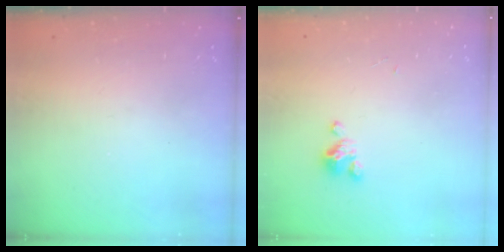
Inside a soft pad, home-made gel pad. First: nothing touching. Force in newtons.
{"total": 2.3, "press": 2.2, "slide": 0.4}